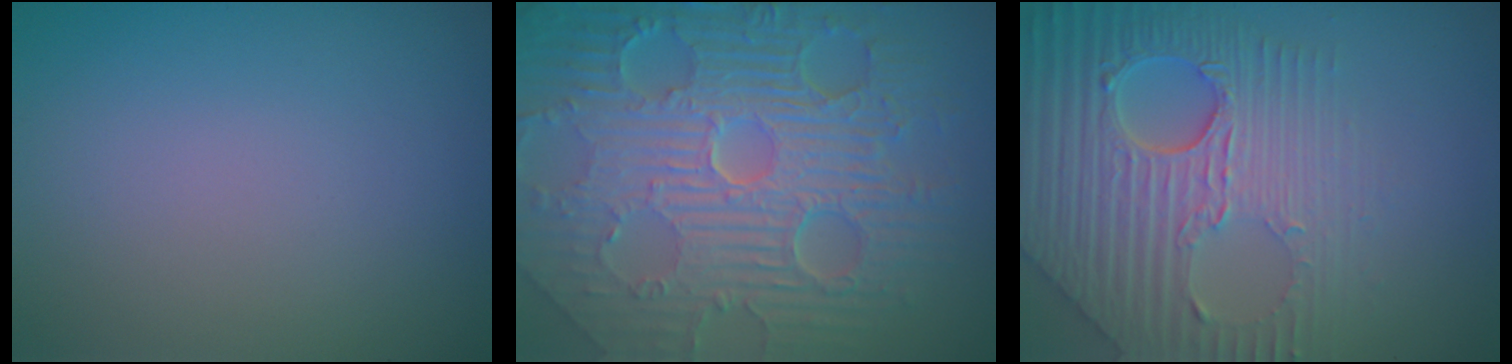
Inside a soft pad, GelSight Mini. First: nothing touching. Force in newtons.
{"total": 11.6, "press": 7.5, "slide": 8.9}
{"total": 6.9, "press": 5.6, "slide": 4.1}